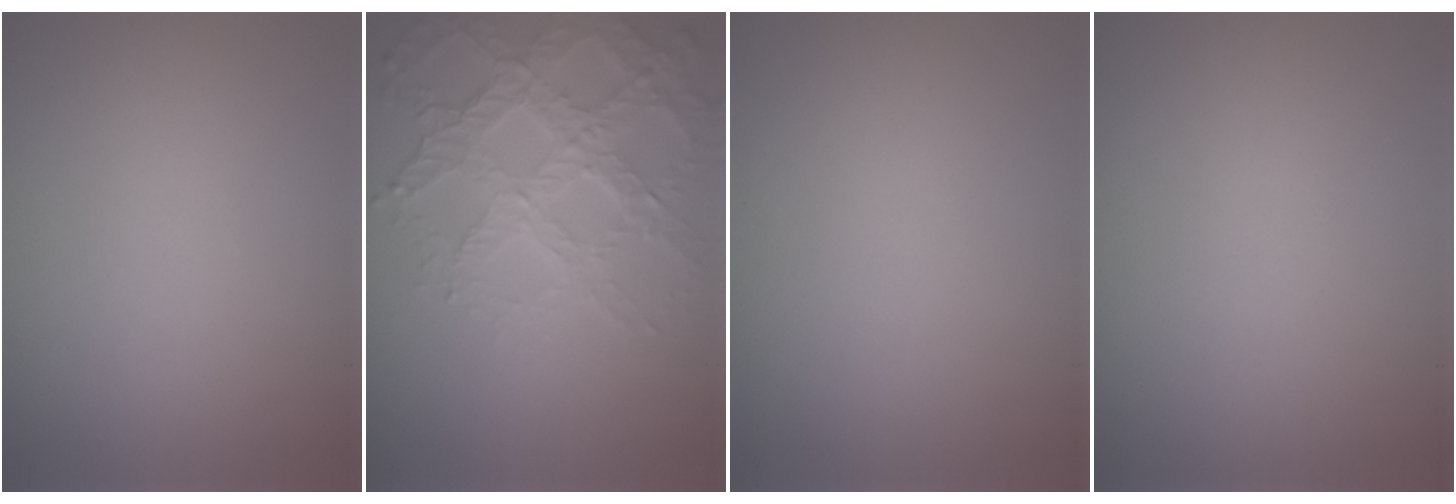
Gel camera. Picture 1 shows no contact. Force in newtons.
{"total": 6.3, "press": 4.8, "slide": 4.1}
{"total": 0.0}
{"total": 0.0}